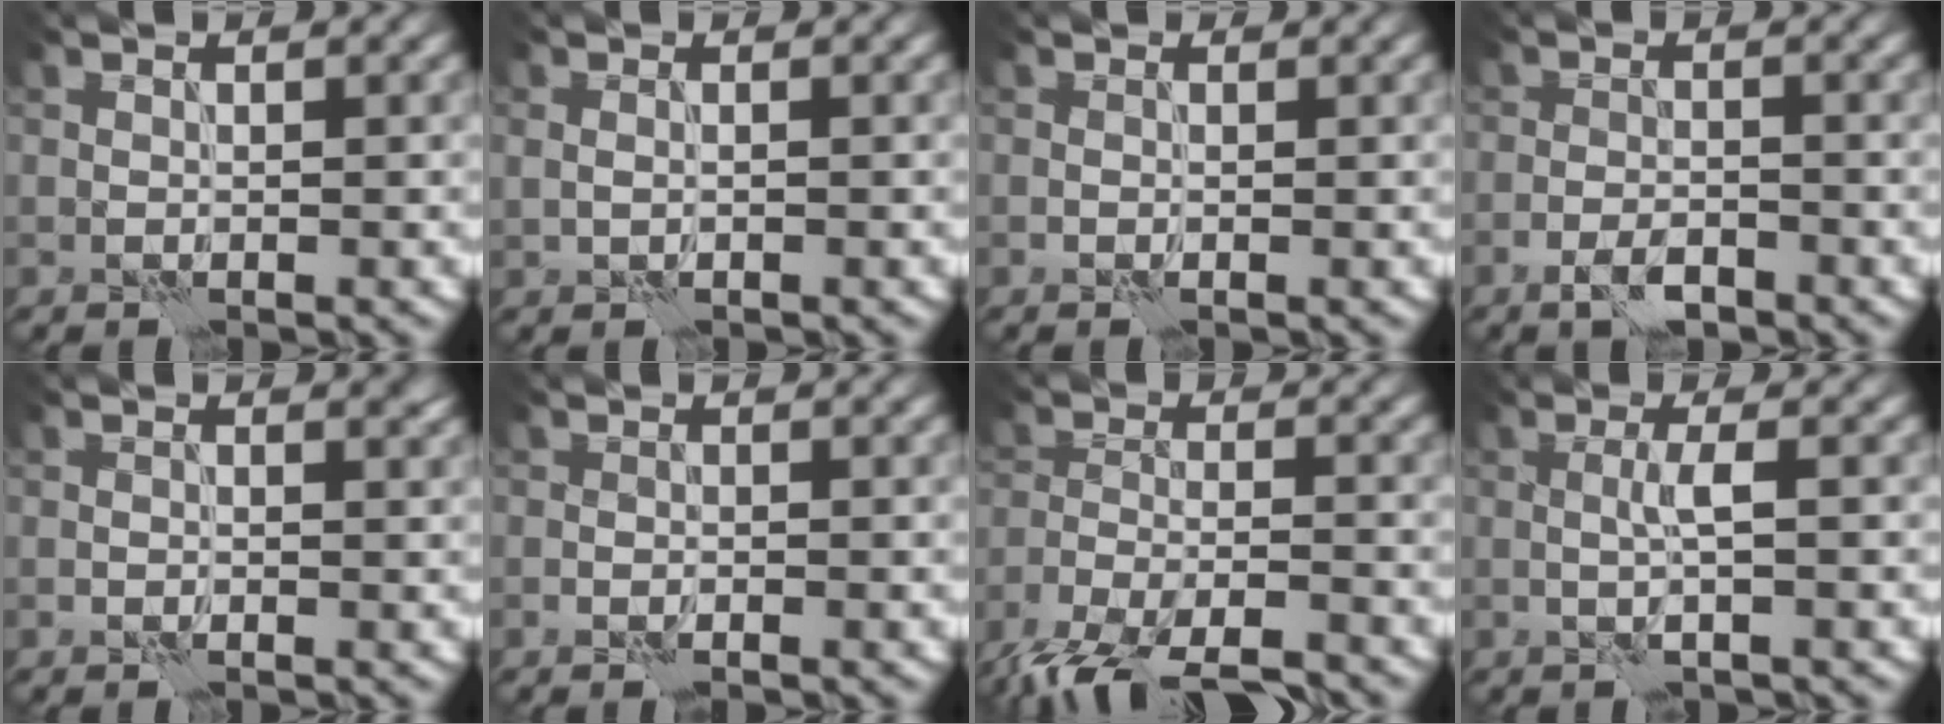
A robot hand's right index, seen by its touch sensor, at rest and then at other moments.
{"total": 1.0, "force": [0.3, 0.7, 0.7], "torque": [-0.014, -0.001, 0.005]}
{"total": 0.6, "force": [0.0, 0.5, 0.3], "torque": [-0.006, -0.003, -0.004]}
{"total": 2.4, "force": [-1.7, 0.8, 1.5], "torque": [-0.027, 0.002, -0.035]}
{"total": 0.8, "force": [0.1, 0.5, 0.5], "torque": [-0.003, -0.004, 0.001]}
{"total": 0.6, "force": [-0.3, 0.2, 0.5], "torque": [-0.009, 0.000, -0.007]}
{"total": 9.7, "force": [-8.4, 2.4, 4.2], "torque": [-0.074, -0.026, -0.141]}
{"total": 1.7, "force": [-0.1, 0.0, 1.7], "torque": [-0.034, 0.003, -0.003]}